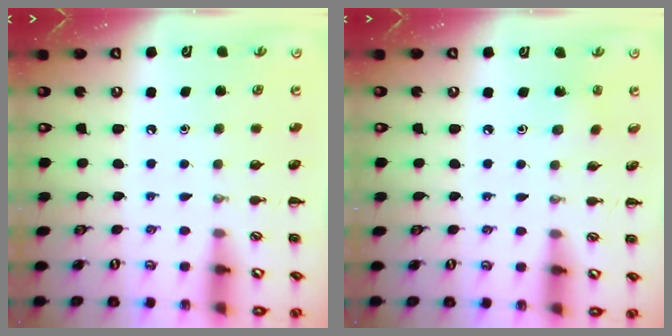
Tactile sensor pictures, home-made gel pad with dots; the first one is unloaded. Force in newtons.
{"total": 1.1, "press": 1.0, "slide": 0.5}